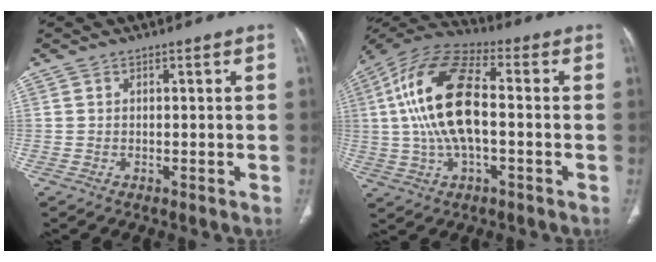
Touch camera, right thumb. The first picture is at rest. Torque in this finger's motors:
{"motor_torque": [0.93, 4.07, 2.47, -0.01, 0.78]}